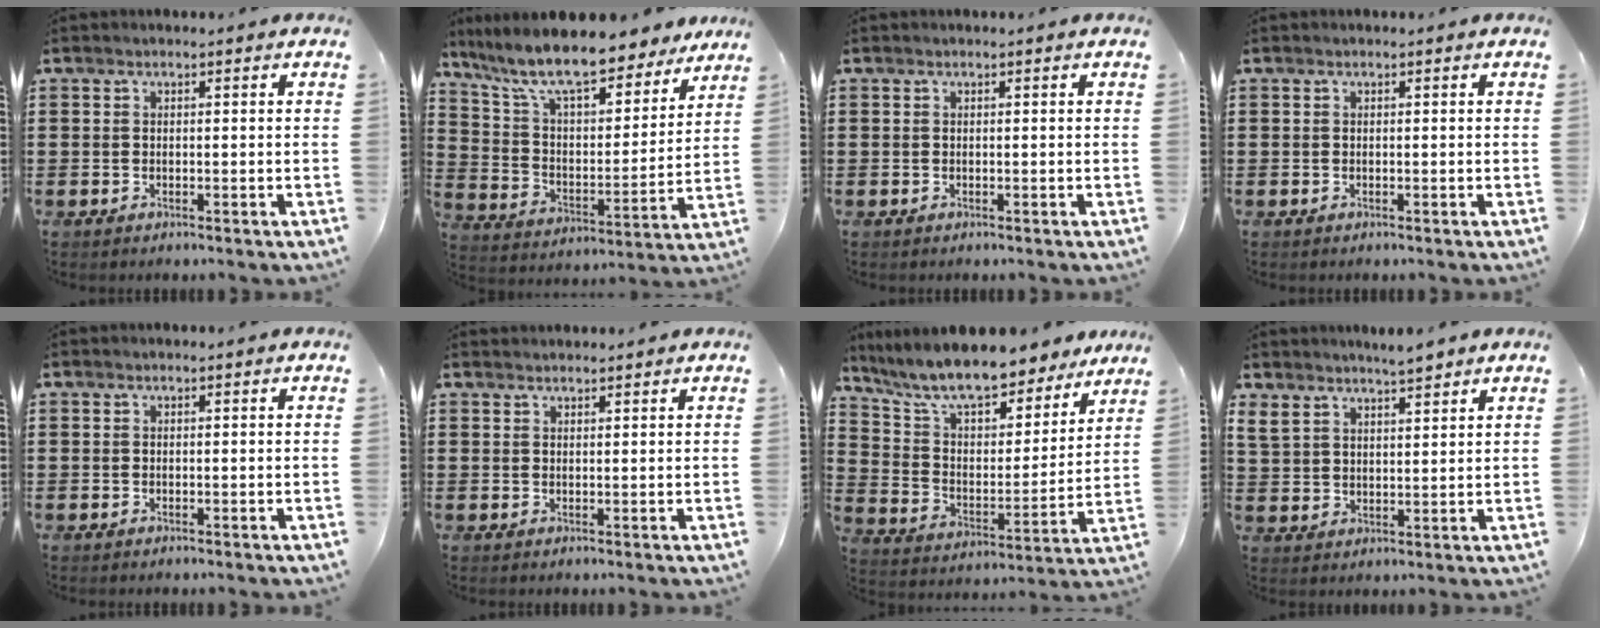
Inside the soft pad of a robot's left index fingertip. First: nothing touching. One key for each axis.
{"total": 11.3, "fx": 9.8, "fy": 1.7, "fz": 5.5, "tx": -0.146, "ty": -0.053, "tz": 0.169}
{"total": 0.0}
{"total": 0.0}
{"total": 0.0}
{"total": 1.2, "fx": 1.2, "fy": 0.1, "fz": 0.1, "tx": -0.003, "ty": 0.000, "tz": 0.023}
{"total": 10.5, "fx": 9.5, "fy": 1.7, "fz": 4.0, "tx": -0.121, "ty": -0.058, "tz": 0.167}
{"total": 4.9, "fx": 4.6, "fy": 1.3, "fz": 1.2, "tx": -0.039, "ty": -0.009, "tz": 0.086}